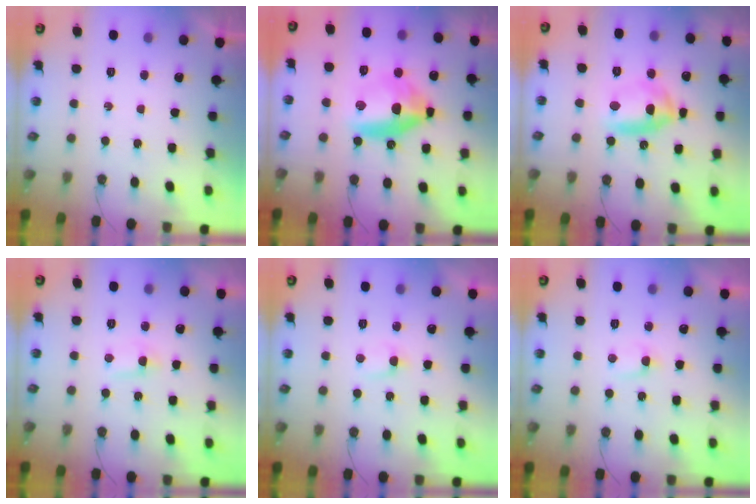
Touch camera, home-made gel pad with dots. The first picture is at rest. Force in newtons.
{"total": 11.9, "press": 11.6, "slide": 2.6}
{"total": 10.3, "press": 10.2, "slide": 1.4}
{"total": 3.9, "press": 3.9, "slide": 0.5}
{"total": 2.7, "press": 2.7, "slide": 0.4}
{"total": 2.7, "press": 2.7, "slide": 0.4}